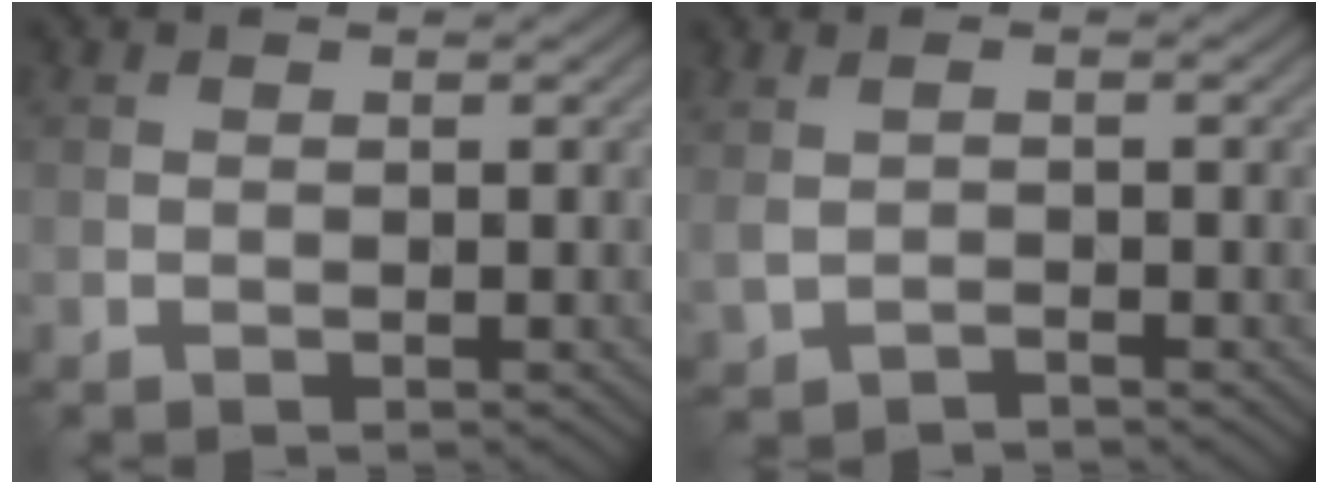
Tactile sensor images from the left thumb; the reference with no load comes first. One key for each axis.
{"total": 1.8, "fx": -0.1, "fy": 0.7, "fz": 1.6, "tx": -0.043, "ty": -0.005, "tz": -0.001}